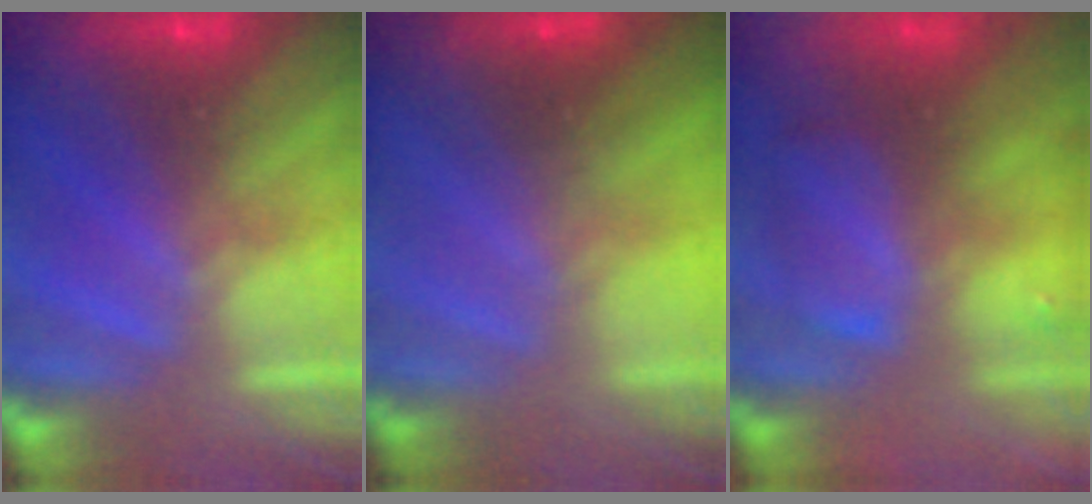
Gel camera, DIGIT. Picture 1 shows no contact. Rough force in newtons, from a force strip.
{"total": 1.6}
{"total": 6.5}